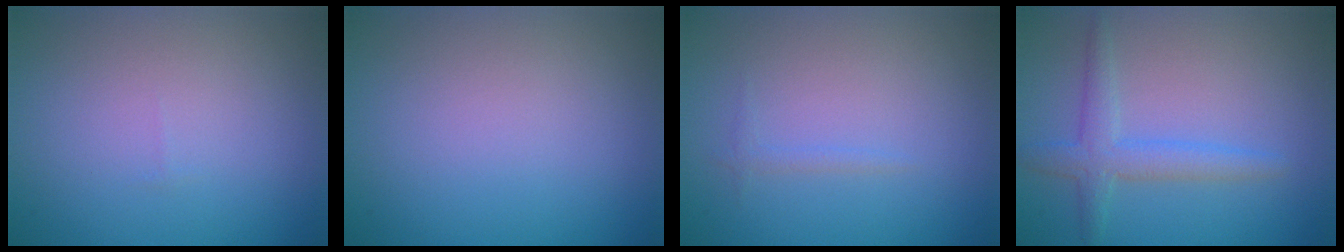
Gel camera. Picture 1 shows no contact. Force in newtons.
{"total": 0.0}
{"total": 0.6, "press": 0.6, "slide": 0.1}
{"total": 2.8, "press": 2.8, "slide": 0.1}